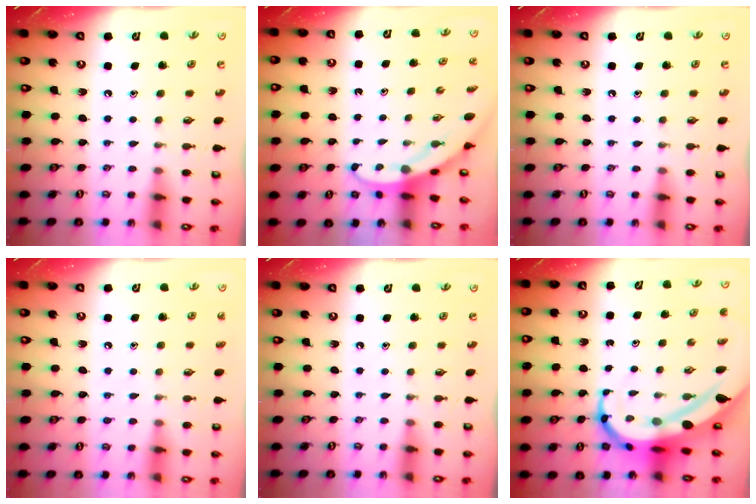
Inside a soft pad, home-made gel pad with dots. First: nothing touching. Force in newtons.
{"total": 3.8, "press": 3.8, "slide": 0.1}
{"total": 0.0}
{"total": 5.4, "press": 5.4, "slide": 0.6}
{"total": 0.0}
{"total": 11.9, "press": 11.8, "slide": 1.5}